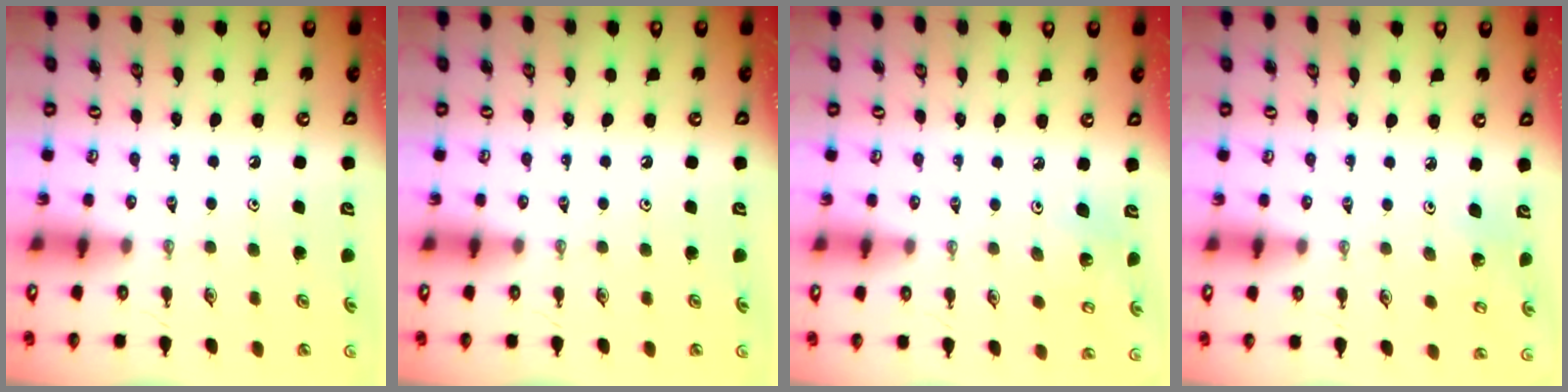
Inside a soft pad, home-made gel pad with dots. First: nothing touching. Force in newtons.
{"total": 0.0}
{"total": 6.4, "press": 6.1, "slide": 1.8}
{"total": 2.9, "press": 2.8, "slide": 1.0}